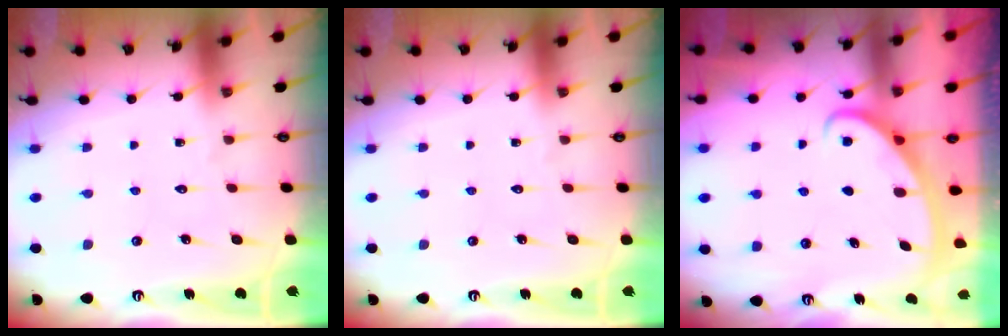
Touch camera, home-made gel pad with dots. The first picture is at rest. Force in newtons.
{"total": 0.0}
{"total": 2.7, "press": 2.7, "slide": 0.3}